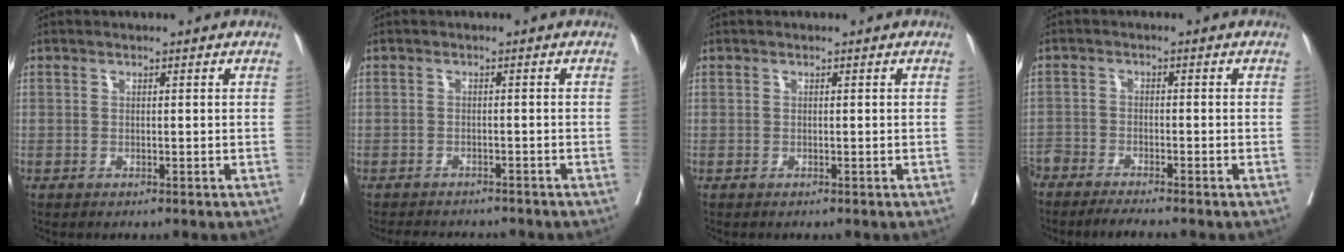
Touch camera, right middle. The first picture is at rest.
{"total": 7.1, "force": [-6.5, 2.0, 1.8], "torque": [-0.019, -0.004, -0.084]}
{"total": 0.0}
{"total": 6.3, "force": [-5.8, 0.3, 2.4], "torque": [-0.036, -0.012, -0.101]}